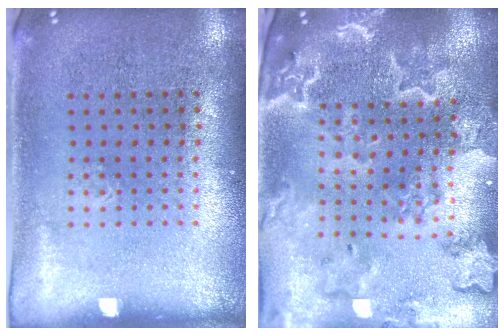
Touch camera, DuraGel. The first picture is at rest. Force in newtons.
{"total": 3.7, "press": 3.2, "slide": 1.9}